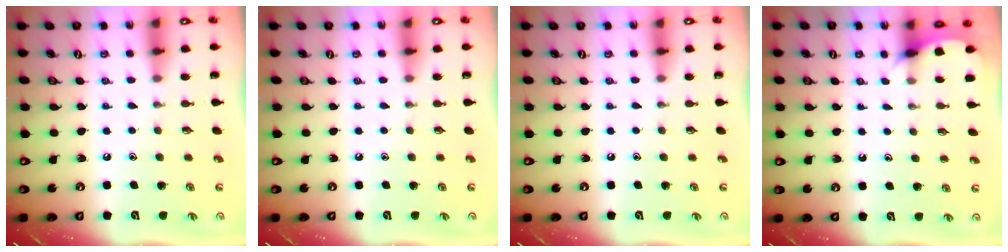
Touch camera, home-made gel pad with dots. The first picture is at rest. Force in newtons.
{"total": 0.0}
{"total": 0.0}
{"total": 4.4, "press": 4.4, "slide": 0.3}